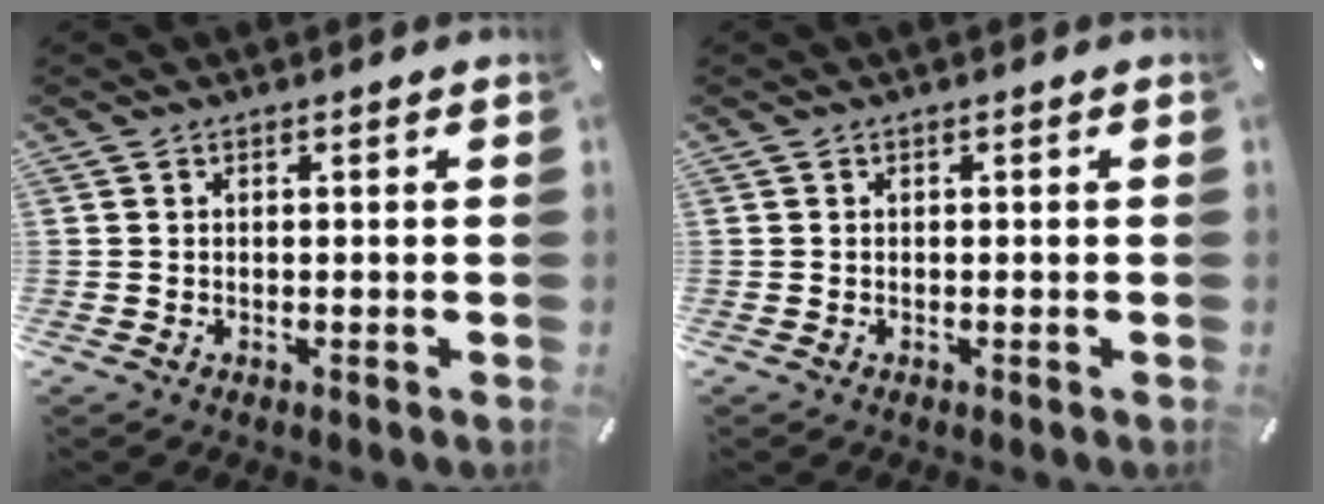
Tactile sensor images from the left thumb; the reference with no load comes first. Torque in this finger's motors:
{"motor_torque": [-0.06, 0.19, -0.11, -0.08, -0.01]}